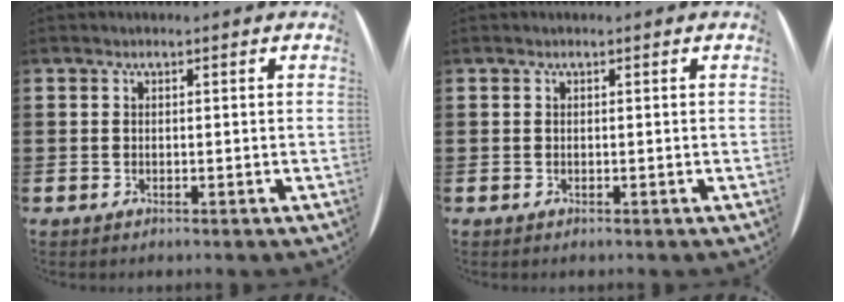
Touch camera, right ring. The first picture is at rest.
{"total": 0.0}